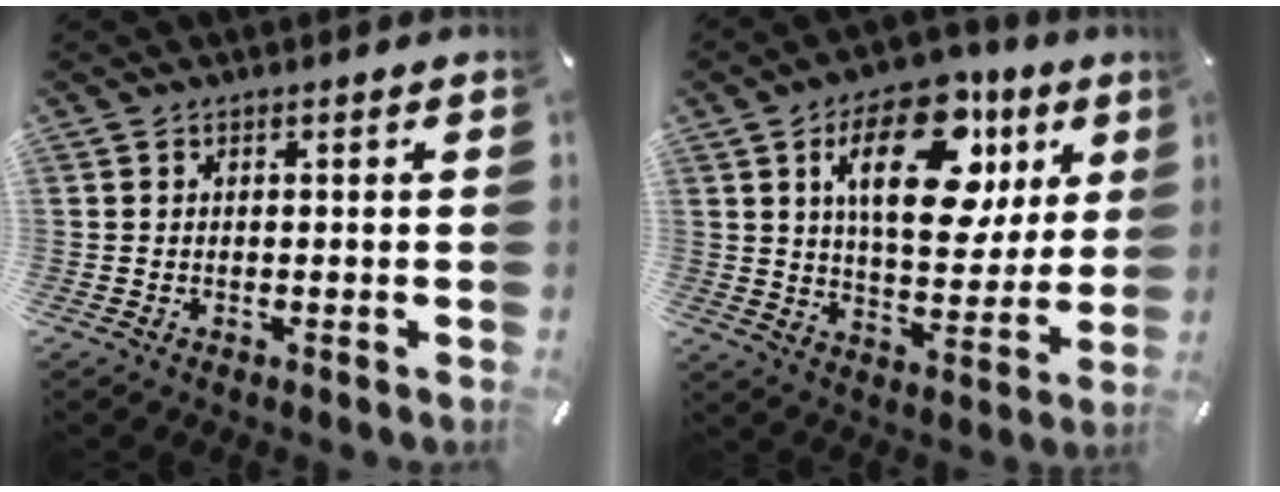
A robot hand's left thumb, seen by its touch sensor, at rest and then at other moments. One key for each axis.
{"total": 20.7, "fx": 9.2, "fy": 11.1, "fz": 14.9, "tx": -0.221, "ty": -0.028, "tz": 0.151}